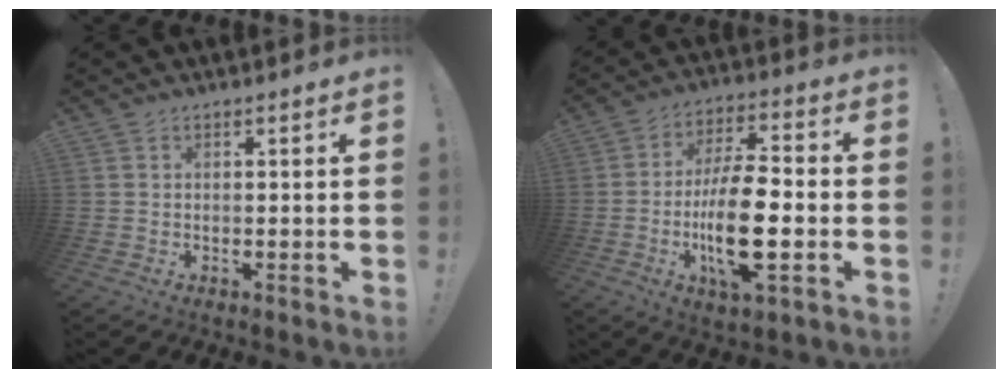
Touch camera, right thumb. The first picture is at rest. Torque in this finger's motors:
{"motor_torque": [2.73, 2.21, 1.29, -1.01, 0.41]}